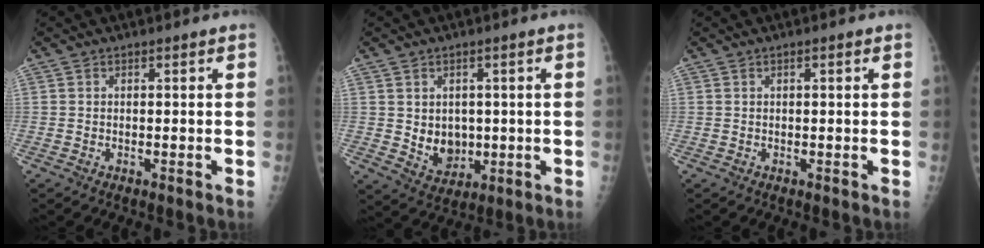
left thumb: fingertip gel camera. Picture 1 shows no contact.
{"total": 6.6, "force": [0.1, 5.3, 4.0], "torque": [-0.033, -0.010, 0.019]}
{"total": 0.9, "force": [0.3, 0.2, 0.8], "torque": [-0.015, 0.002, 0.004]}